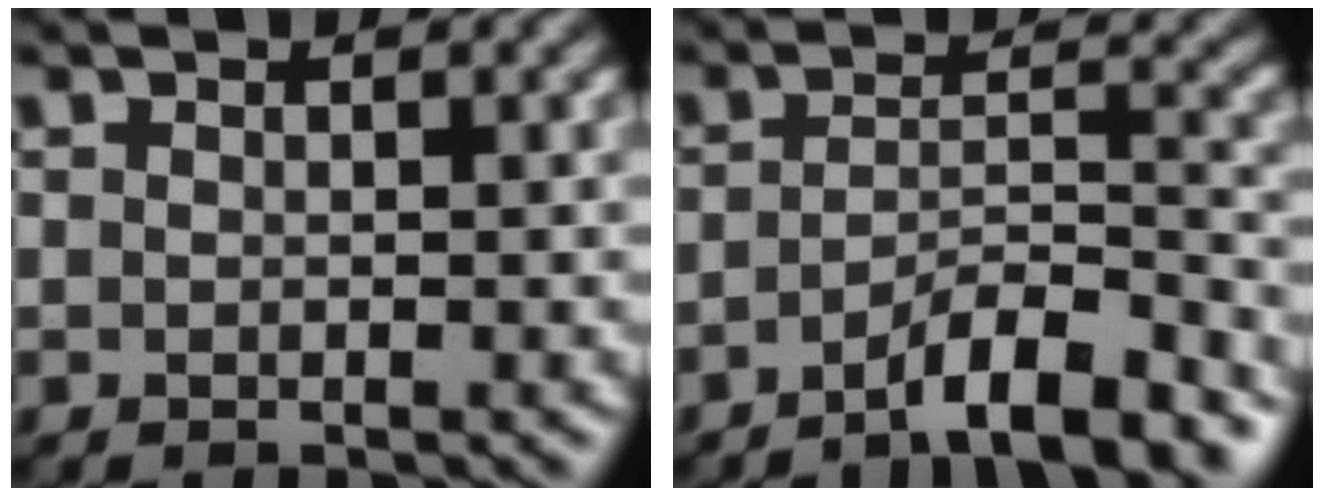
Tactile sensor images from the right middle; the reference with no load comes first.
{"total": 6.6, "force": [-4.6, 1.4, 4.5], "torque": [-0.063, 0.007, -0.076]}